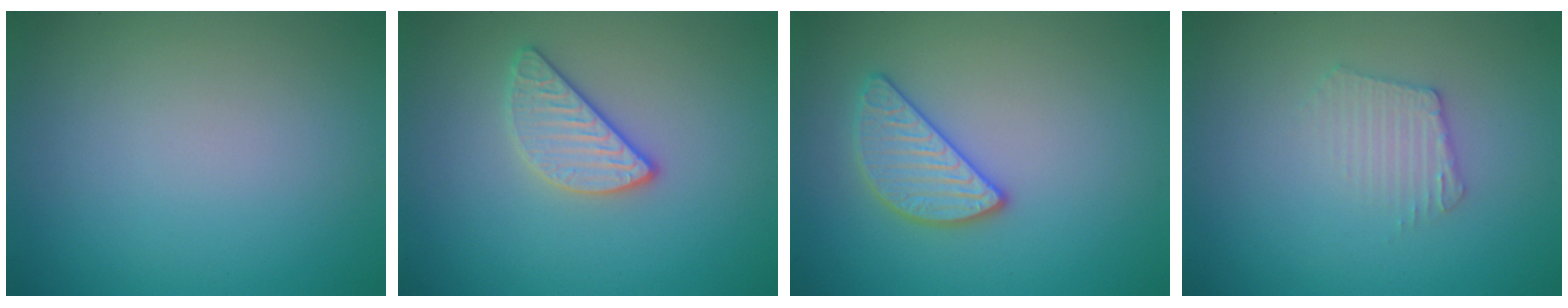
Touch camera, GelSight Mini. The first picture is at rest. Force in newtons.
{"total": 2.6, "press": 2.5, "slide": 0.7}
{"total": 2.7, "press": 2.7, "slide": 0.1}
{"total": 2.1, "press": 2.0, "slide": 0.4}